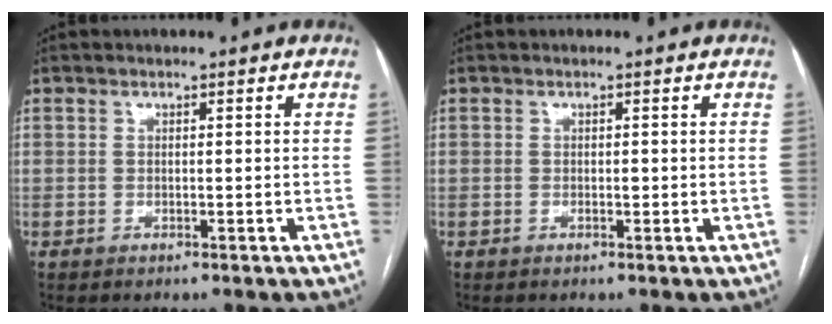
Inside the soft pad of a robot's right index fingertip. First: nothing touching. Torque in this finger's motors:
{"motor_torque": [0.13, 0.12, 0.06, 0.03]}